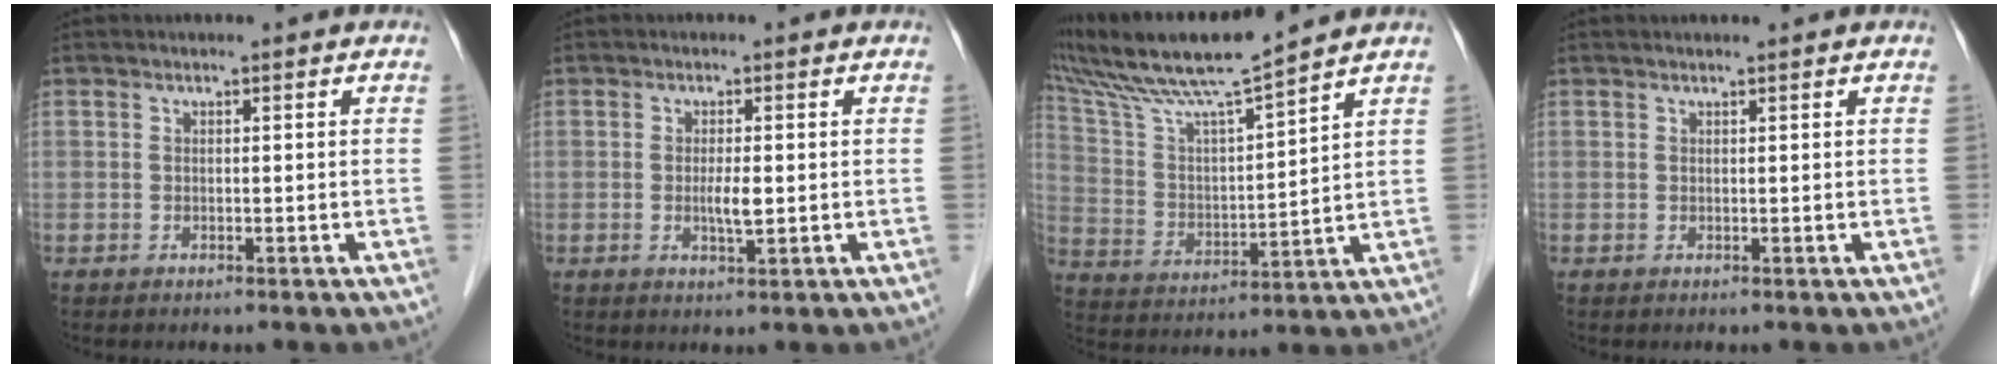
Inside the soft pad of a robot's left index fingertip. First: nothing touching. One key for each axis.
{"total": 2.5, "fx": -0.1, "fy": 0.4, "fz": 2.5, "tx": -0.049, "ty": -0.003, "tz": 0.000}
{"total": 13.8, "fx": 11.9, "fy": -1.0, "fz": 7.0, "tx": -0.143, "ty": 0.016, "tz": 0.221}
{"total": 1.1, "fx": 0.9, "fy": 0.0, "fz": 0.5, "tx": -0.007, "ty": 0.012, "tz": 0.019}